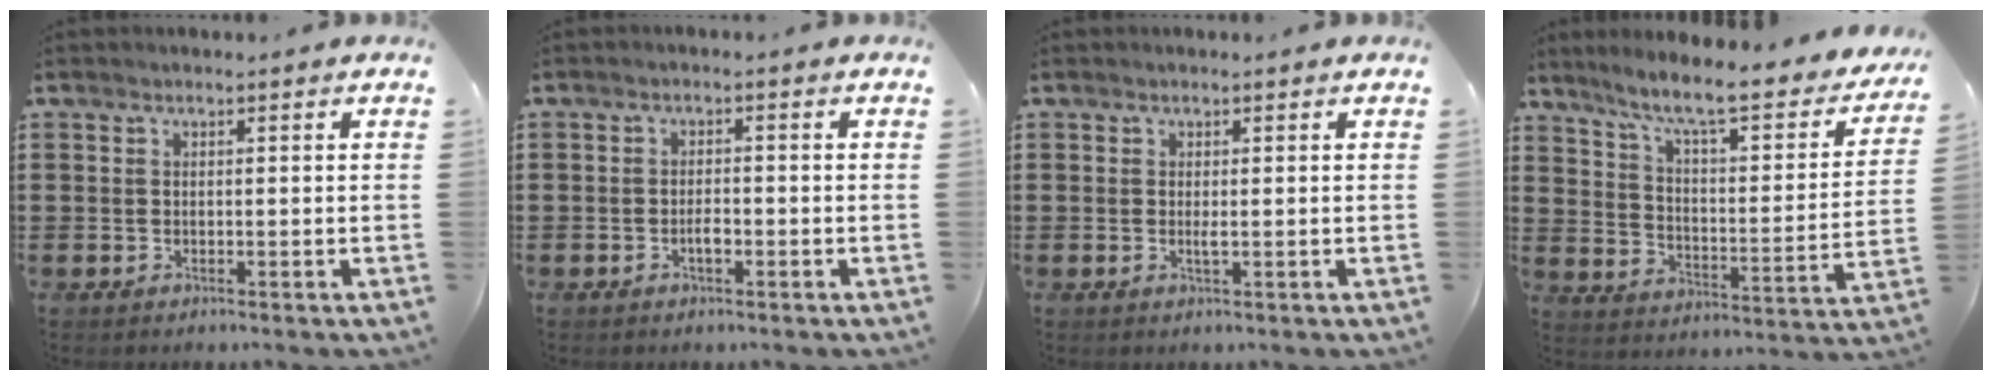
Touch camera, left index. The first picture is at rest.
{"total": 1.9, "force": [-0.8, 0.7, 1.6], "torque": [-0.031, 0.002, -0.015]}
{"total": 1.2, "force": [0.0, 0.1, 1.2], "torque": [-0.021, -0.004, -0.001]}
{"total": 8.6, "force": [7.1, 0.4, 4.9], "torque": [-0.116, -0.054, 0.113]}